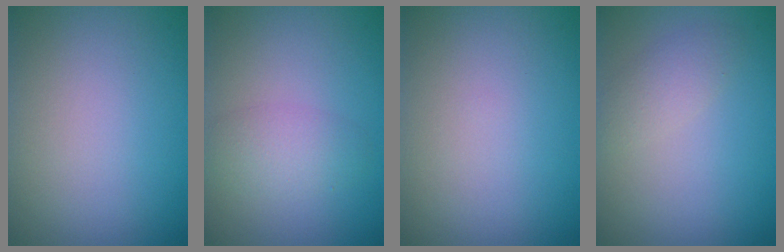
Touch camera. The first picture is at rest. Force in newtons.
{"total": 2.7, "press": 2.7, "slide": 0.1}
{"total": 0.0}
{"total": 1.8, "press": 1.8, "slide": 0.1}